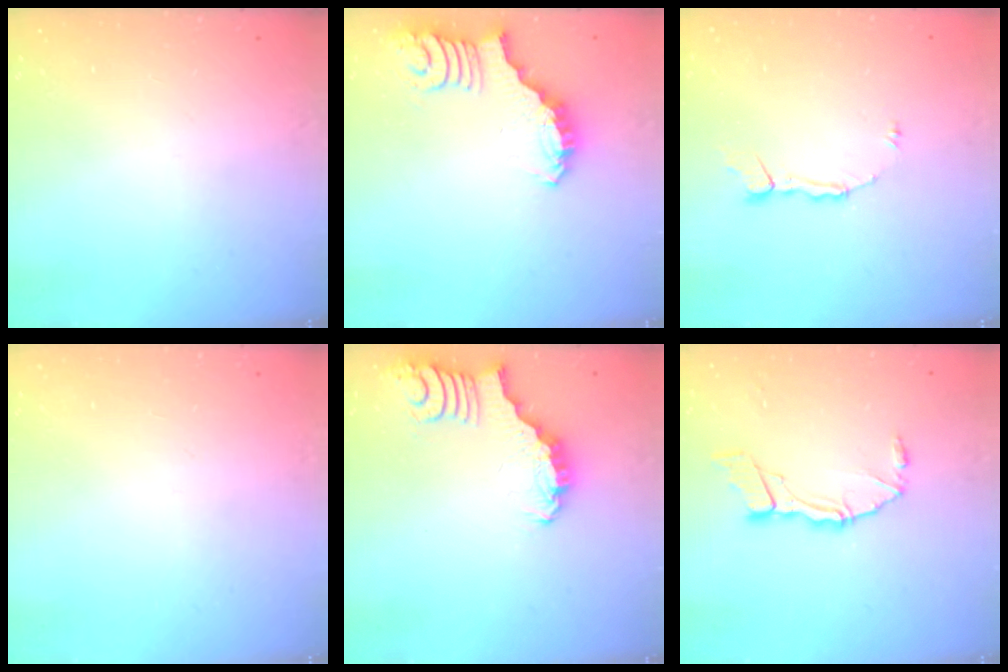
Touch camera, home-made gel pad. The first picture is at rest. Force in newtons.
{"total": 2.5, "press": 2.5, "slide": 0.5}
{"total": 4.7, "press": 4.7, "slide": 0.1}
{"total": 0.0}
{"total": 3.0, "press": 2.9, "slide": 0.3}
{"total": 10.1, "press": 10.1, "slide": 1.1}